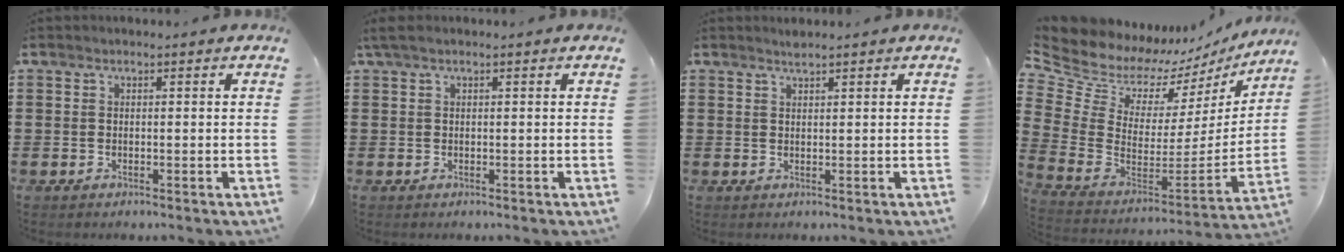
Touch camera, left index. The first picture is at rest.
{"total": 0.9, "force": [0.3, 0.1, 0.8], "torque": [-0.017, 0.001, 0.006]}
{"total": 1.2, "force": [1.1, 0.0, 0.5], "torque": [-0.010, -0.001, 0.021]}
{"total": 7.7, "force": [6.7, 3.7, 1.3], "torque": [-0.082, -0.064, 0.116]}